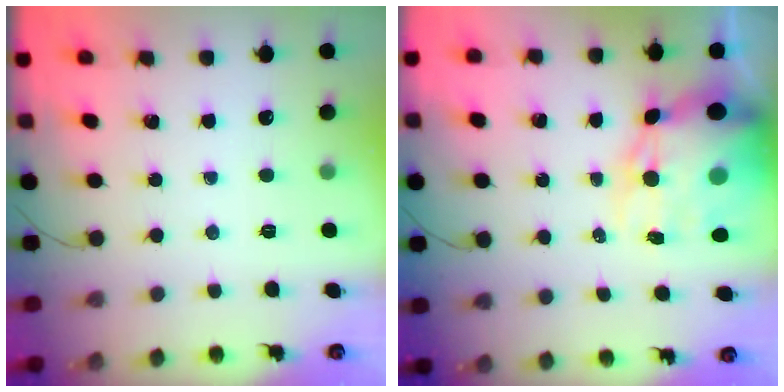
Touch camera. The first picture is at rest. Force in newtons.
{"total": 17.6, "press": 17.1, "slide": 4.1}